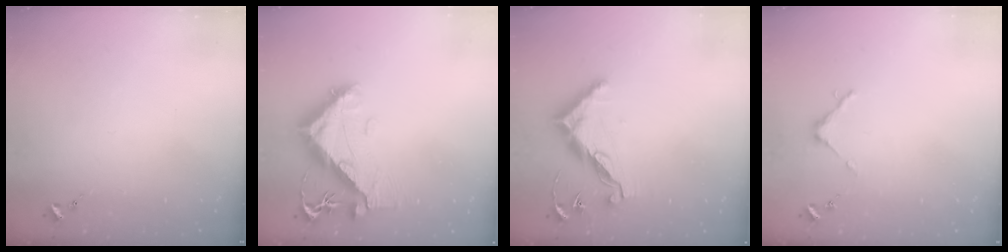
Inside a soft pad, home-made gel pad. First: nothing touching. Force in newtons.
{"total": 11.0, "press": 10.9, "slide": 1.0}
{"total": 12.1, "press": 12.0, "slide": 0.4}
{"total": 3.7, "press": 3.7, "slide": 0.3}